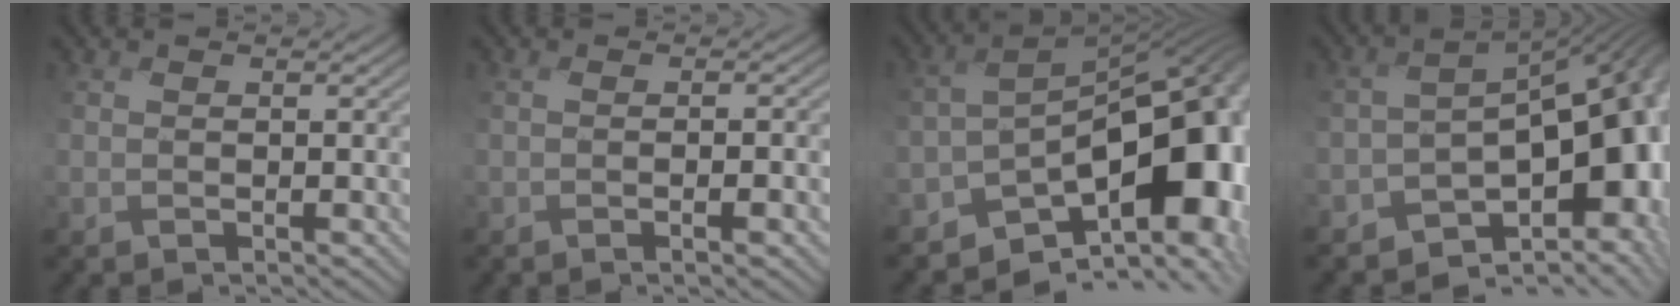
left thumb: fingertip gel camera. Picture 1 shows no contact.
{"total": 2.4, "force": [-0.5, 0.0, 2.3], "torque": [-0.038, 0.007, -0.004]}
{"total": 14.0, "force": [-6.4, 6.9, 10.3], "torque": [-0.136, -0.022, -0.107]}
{"total": 13.9, "force": [-5.1, 6.9, 11.0], "torque": [-0.148, -0.030, -0.069]}